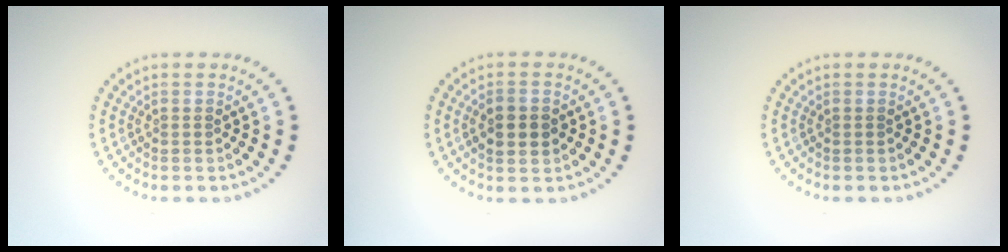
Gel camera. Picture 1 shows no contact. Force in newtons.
{"total": 2.5, "press": 2.5, "slide": 0.2}
{"total": 0.0}